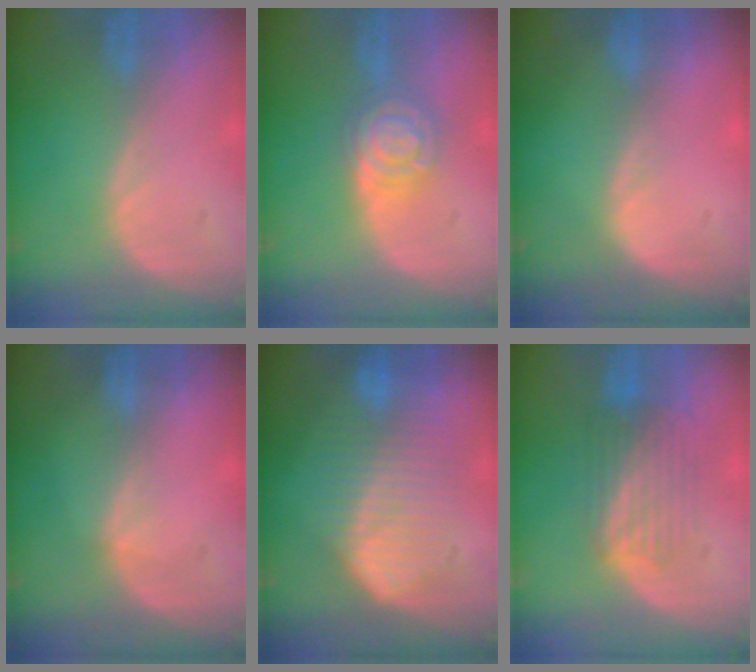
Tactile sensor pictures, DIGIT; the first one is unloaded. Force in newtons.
{"total": 6.5, "press": 6.5, "slide": 0.5}
{"total": 1.1, "press": 0.7, "slide": 0.9}
{"total": 1.3, "press": 0.9, "slide": 0.9}
{"total": 9.5, "press": 9.5, "slide": 0.7}
{"total": 5.6, "press": 5.6, "slide": 0.4}